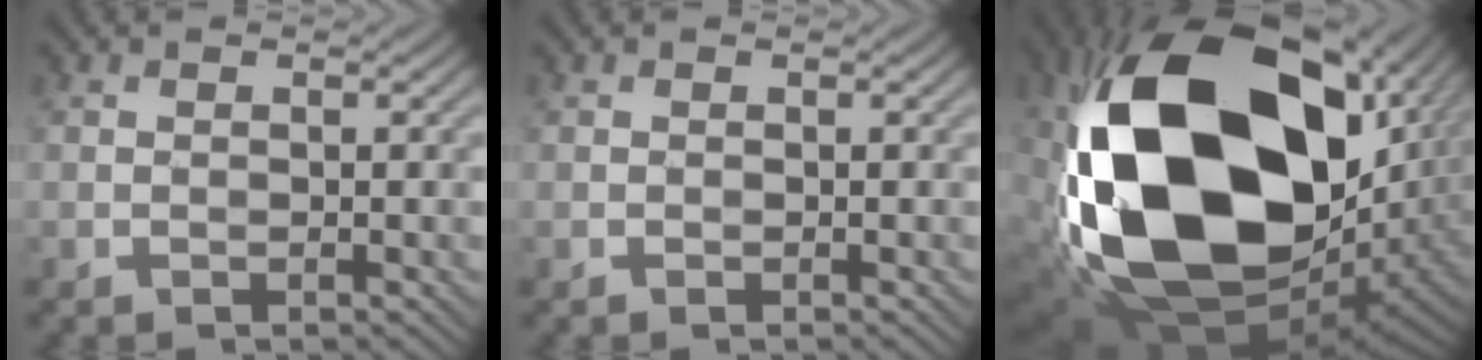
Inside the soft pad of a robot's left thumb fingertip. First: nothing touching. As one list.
[{"total": 0.5, "force": [0.0, 0.5, 0.0], "torque": [0.003, 0.000, -0.003]}, {"total": 24.4, "force": [1.1, 15.1, 19.1], "torque": [-0.445, -0.073, 0.055]}]